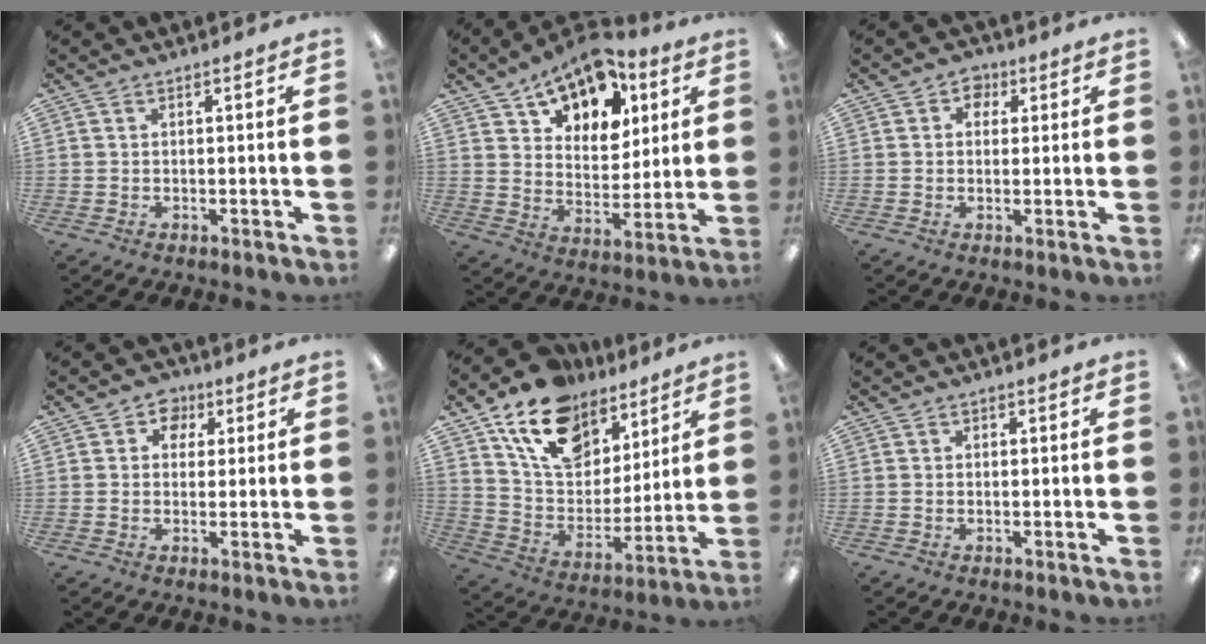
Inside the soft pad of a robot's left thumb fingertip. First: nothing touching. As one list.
[{"total": 14.9, "force": [10.8, 8.2, 6.1], "torque": [-0.098, -0.067, 0.194]}, {"total": 3.5, "force": [1.3, 2.9, 1.4], "torque": [-0.009, -0.001, 0.018]}, {"total": 4.5, "force": [1.9, 3.9, 1.3], "torque": [-0.015, -0.005, 0.030]}, {"total": 17.0, "force": [11.6, 10.4, 6.9], "torque": [-0.137, -0.058, 0.215]}, {"total": 0.6, "force": [0.1, 0.6, 0.0], "torque": [0.008, -0.001, 0.000]}]